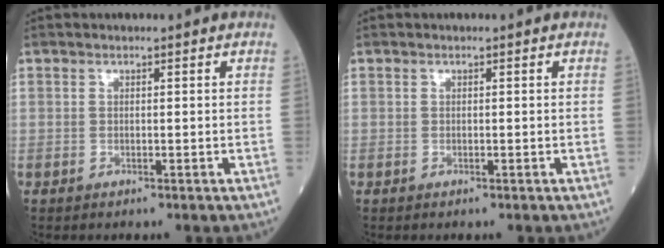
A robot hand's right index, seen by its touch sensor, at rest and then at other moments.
{"total": 0.0}